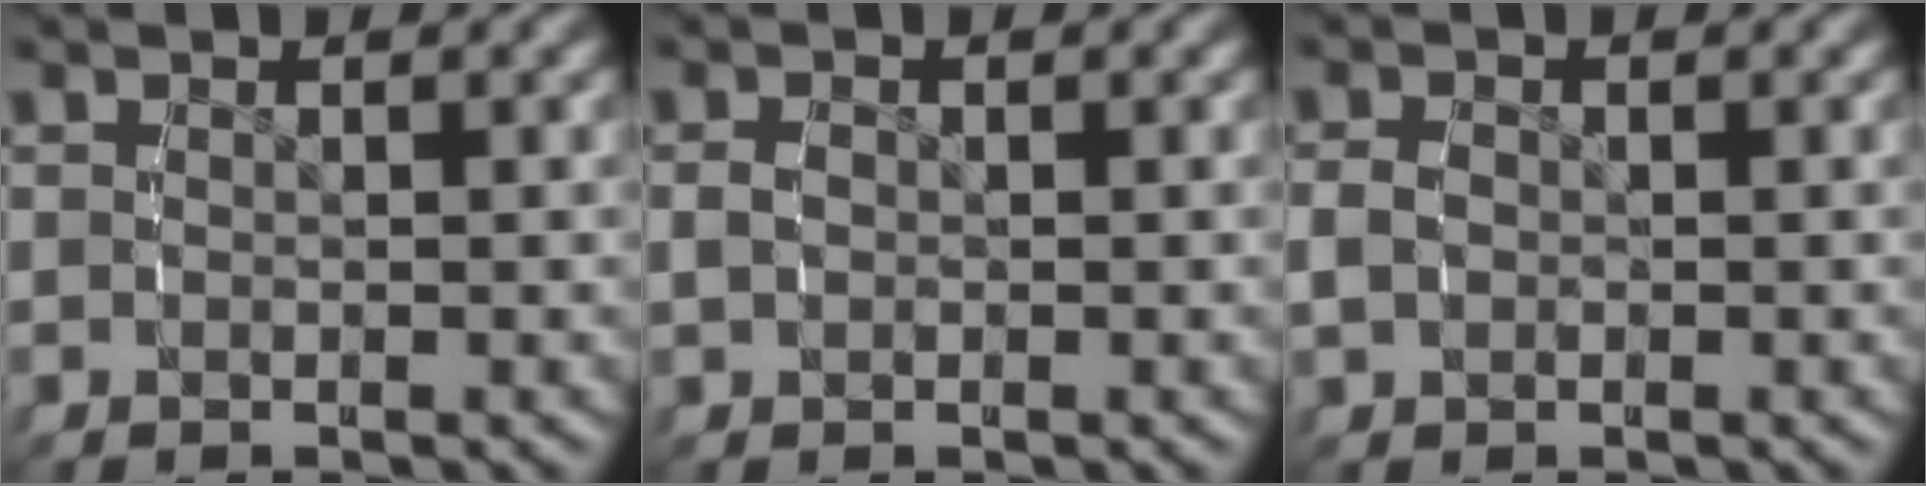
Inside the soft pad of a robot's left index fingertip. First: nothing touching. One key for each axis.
{"total": 1.0, "fx": -0.1, "fy": 0.7, "fz": 0.7, "tx": -0.020, "ty": -0.003, "tz": 0.002}
{"total": 1.7, "fx": -0.2, "fy": 1.4, "fz": 1.0, "tx": -0.032, "ty": -0.004, "tz": 0.000}